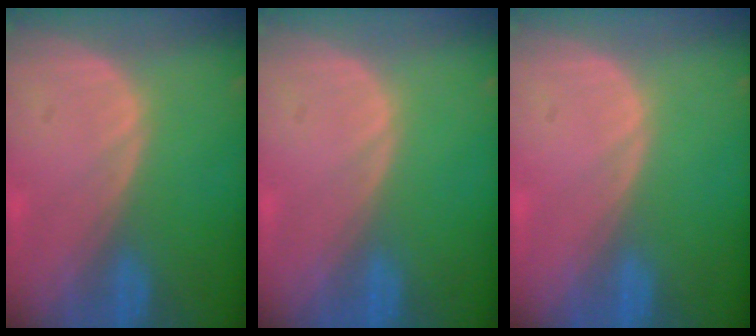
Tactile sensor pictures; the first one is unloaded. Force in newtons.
{"total": 0.0}
{"total": 0.0}